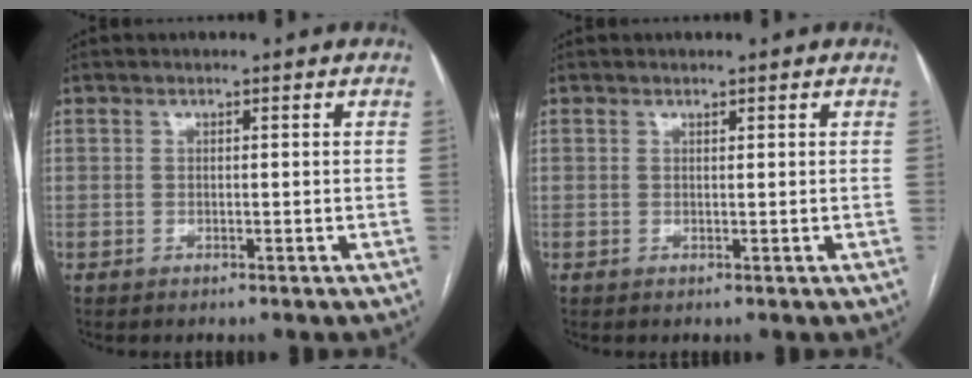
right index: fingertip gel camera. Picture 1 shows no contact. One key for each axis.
{"total": 0.0}